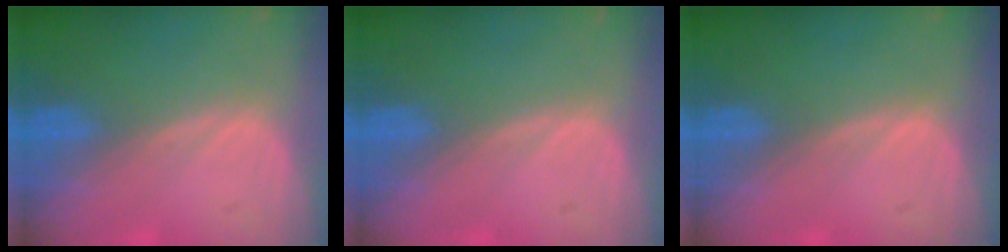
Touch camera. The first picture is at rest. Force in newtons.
{"total": 0.0}
{"total": 0.0}